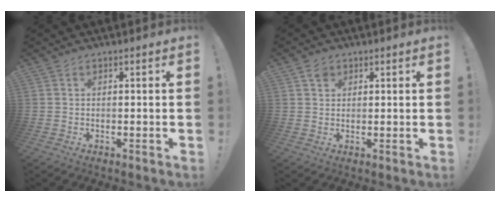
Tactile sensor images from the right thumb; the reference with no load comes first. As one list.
[{"total": 2.4, "force": [1.5, 1.8, 0.6], "torque": [-0.005, -0.005, 0.026]}]